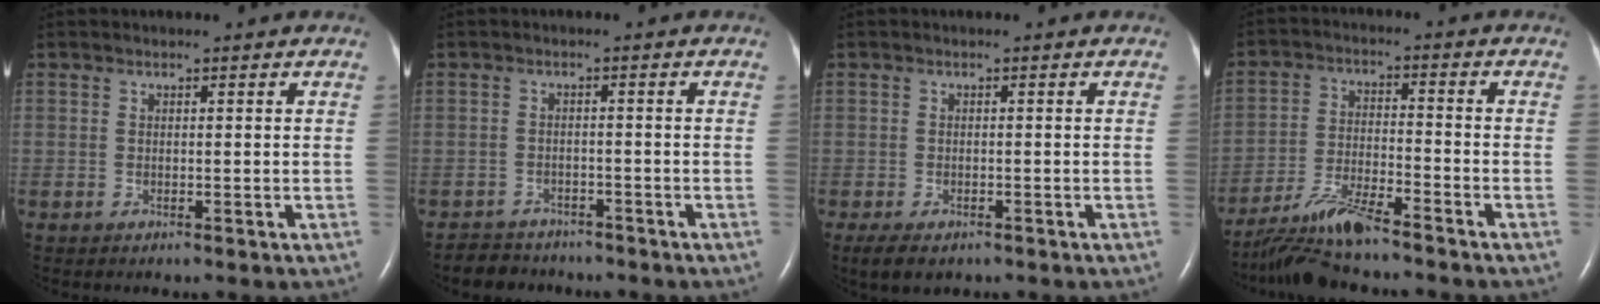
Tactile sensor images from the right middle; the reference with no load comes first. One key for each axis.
{"total": 4.4, "fx": -4.0, "fy": 1.7, "fz": -0.1, "tx": -0.001, "ty": -0.005, "tz": -0.063}
{"total": 3.4, "fx": -2.2, "fy": 1.5, "fz": 2.1, "tx": -0.040, "ty": -0.010, "tz": -0.030}
{"total": 8.4, "fx": -7.5, "fy": 0.2, "fz": 3.7, "tx": -0.077, "ty": -0.018, "tz": -0.137}